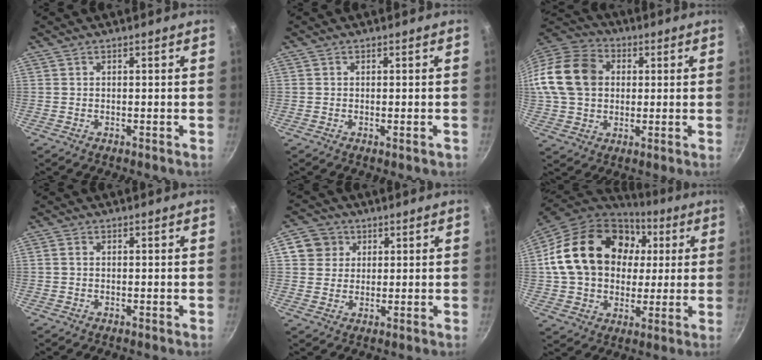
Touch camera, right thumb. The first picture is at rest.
{"total": 1.2, "force": [-0.4, 0.3, 1.0], "torque": [-0.016, 0.000, -0.008]}
{"total": 18.0, "force": [2.1, 14.2, 10.8], "torque": [-0.199, 0.030, 0.026]}
{"total": 0.9, "force": [0.0, 0.7, 0.6], "torque": [-0.011, 0.005, 0.000]}
{"total": 6.0, "force": [2.2, 5.4, 1.5], "torque": [0.011, 0.008, 0.031]}
{"total": 23.8, "force": [4.8, 18.2, 14.5], "torque": [-0.238, 0.024, 0.086]}